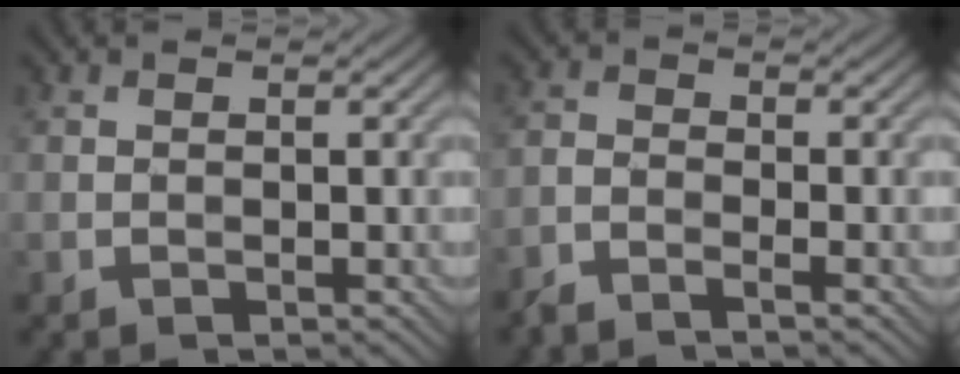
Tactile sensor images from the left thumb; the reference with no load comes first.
{"total": 2.3, "force": [-2.0, 0.3, 1.0], "torque": [-0.034, -0.001, -0.051]}